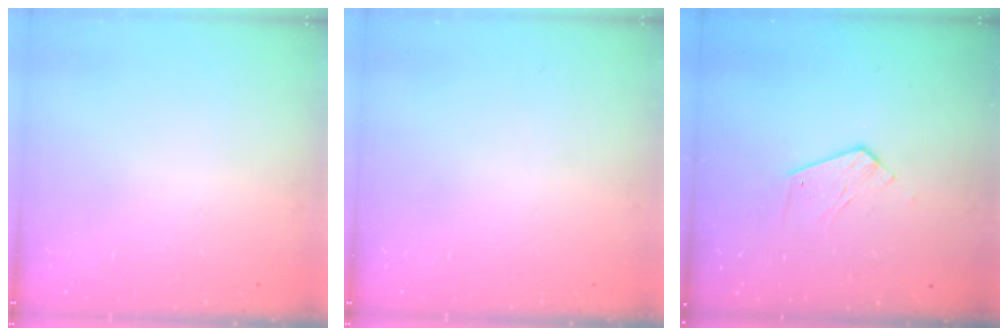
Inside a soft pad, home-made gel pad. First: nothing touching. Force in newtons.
{"total": 0.0}
{"total": 6.8, "press": 6.8, "slide": 0.3}